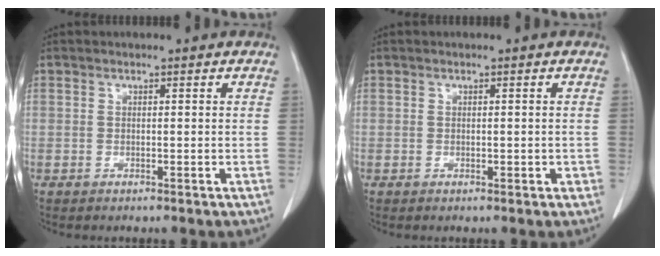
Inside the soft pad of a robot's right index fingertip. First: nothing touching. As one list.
[{"total": 1.1, "force": [-0.2, 0.7, 0.9], "torque": [-0.011, 0.004, 0.000]}]